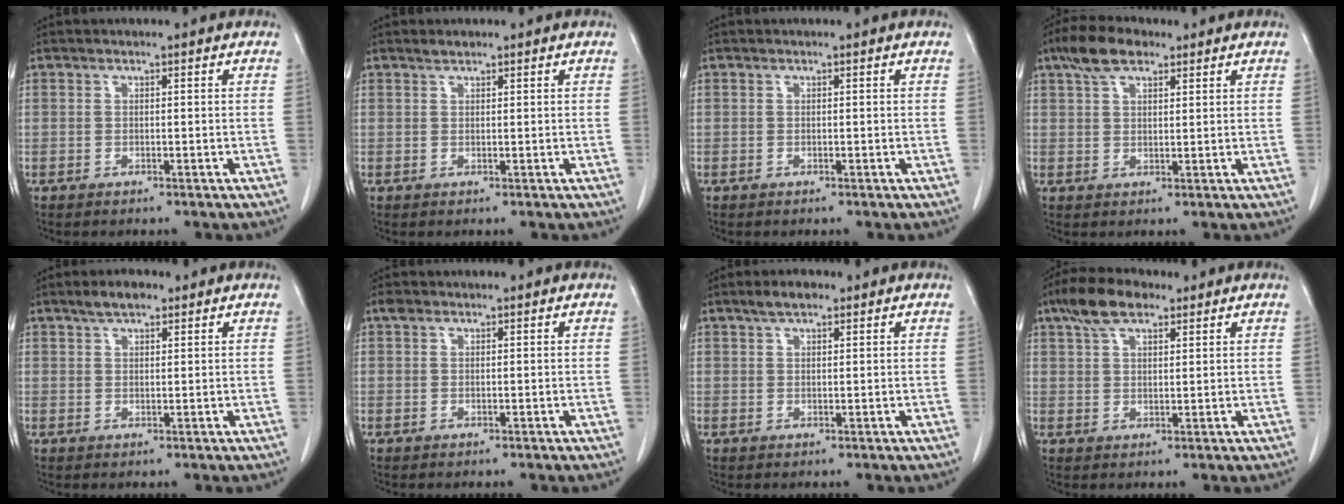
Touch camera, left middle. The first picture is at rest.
{"total": 0.9, "force": [0.9, 0.2, 0.3], "torque": [-0.011, 0.001, 0.017]}
{"total": 0.0}
{"total": 6.2, "force": [4.1, 2.7, 3.8], "torque": [-0.077, 0.018, 0.077]}
{"total": 3.5, "force": [2.5, 1.3, 2.0], "torque": [-0.042, 0.007, 0.044]}
{"total": 1.0, "force": [0.8, 0.5, 0.4], "torque": [-0.014, 0.013, 0.014]}
{"total": 3.0, "force": [2.1, 1.0, 1.8], "torque": [-0.038, 0.007, 0.038]}
{"total": 7.0, "force": [4.6, 2.9, 4.3], "torque": [-0.087, 0.020, 0.086]}